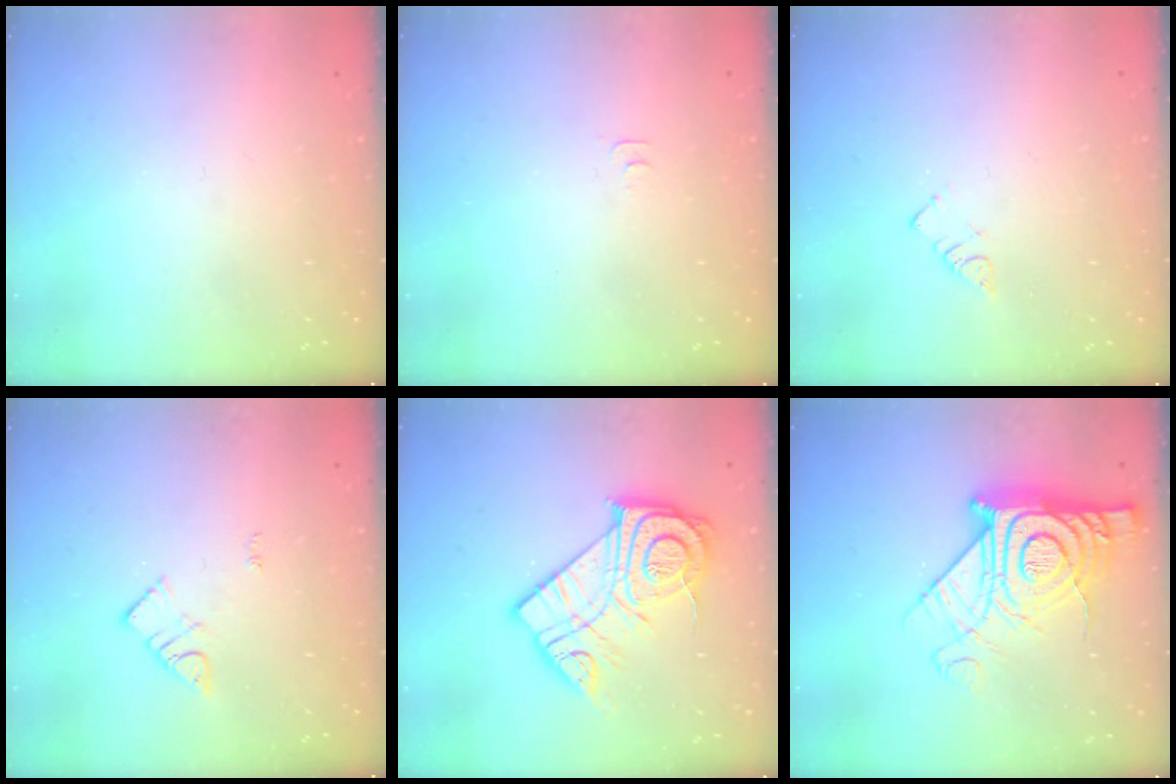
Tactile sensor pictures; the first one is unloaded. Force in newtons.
{"total": 5.4, "press": 5.4, "slide": 0.8}
{"total": 2.7, "press": 2.7, "slide": 0.4}
{"total": 3.2, "press": 3.2, "slide": 0.2}
{"total": 19.1, "press": 19.1, "slide": 1.3}
{"total": 19.3, "press": 19.2, "slide": 1.5}